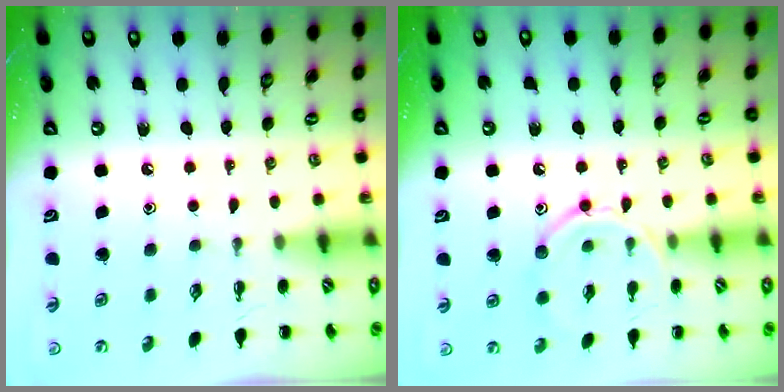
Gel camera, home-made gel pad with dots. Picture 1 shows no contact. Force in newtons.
{"total": 10.9, "press": 10.9, "slide": 0.8}